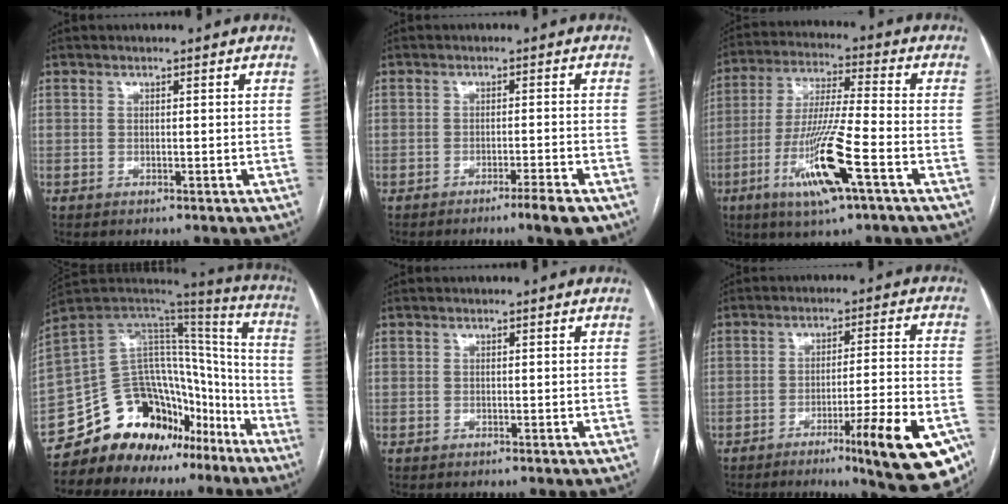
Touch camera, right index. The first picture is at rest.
{"total": 4.3, "force": [-2.9, -0.1, 3.1], "torque": [-0.040, -0.006, -0.046]}
{"total": 14.1, "force": [-6.0, 0.5, 12.8], "torque": [-0.258, -0.019, -0.109]}
{"total": 20.0, "force": [-13.9, 12.3, 7.4], "torque": [-0.104, 0.102, -0.212]}
{"total": 0.0}
{"total": 15.5, "force": [-8.5, 1.1, 12.9], "torque": [-0.124, 0.001, -0.116]}